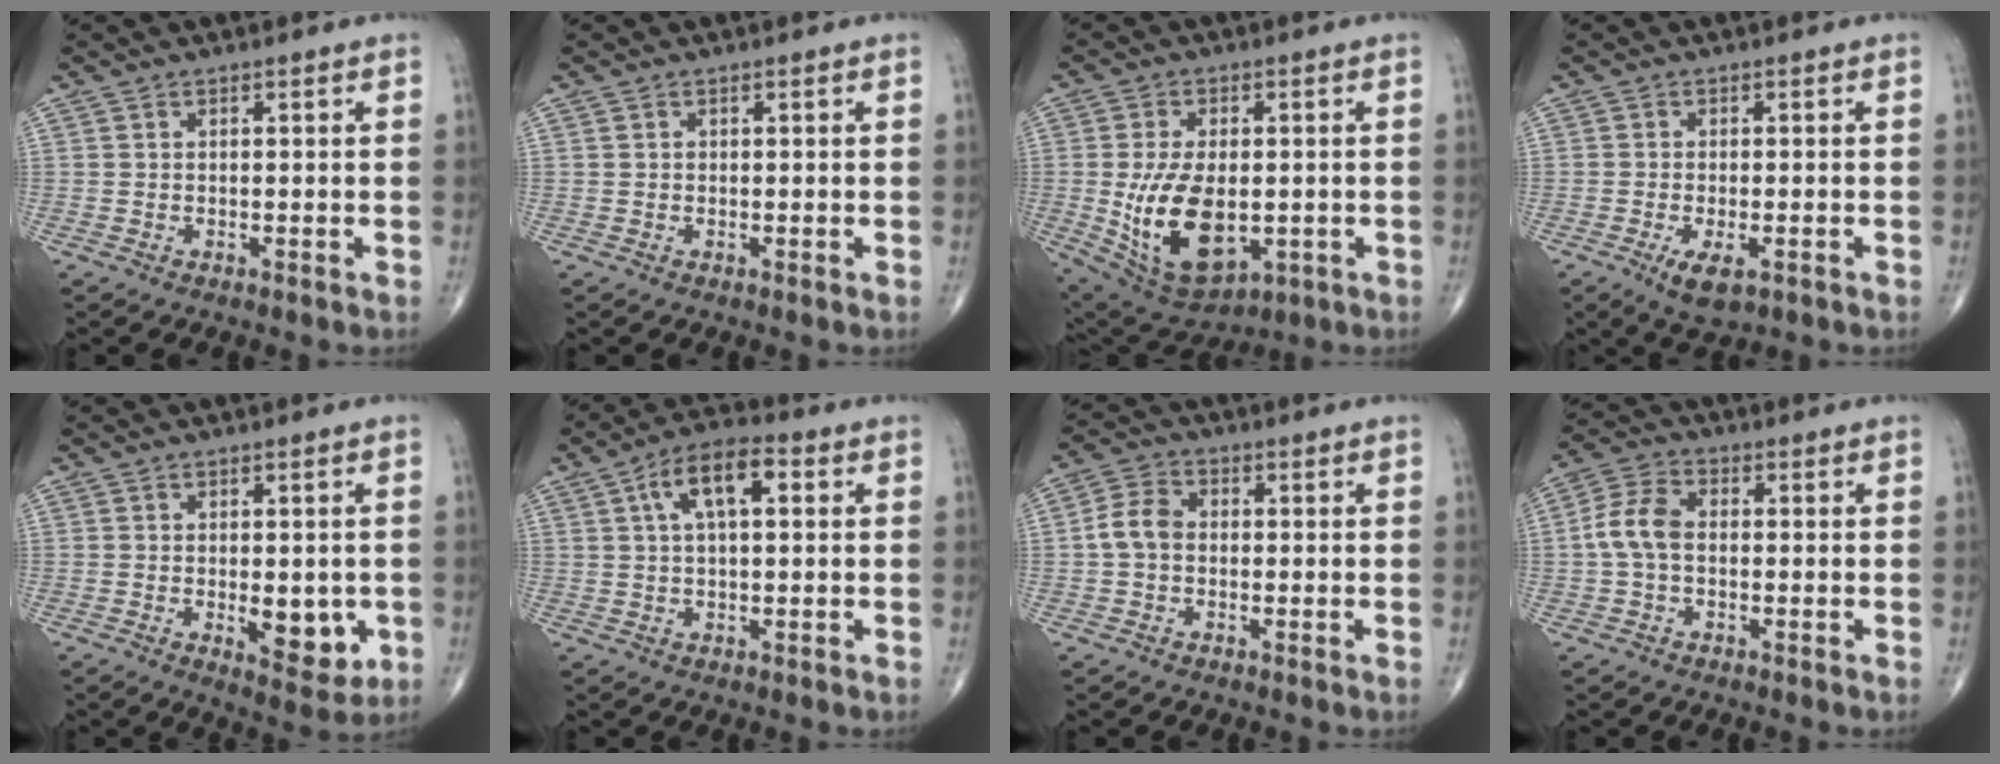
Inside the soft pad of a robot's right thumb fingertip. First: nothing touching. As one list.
[{"total": 0.0}, {"total": 16.1, "force": [-2.2, 9.0, 13.1], "torque": [-0.228, -0.008, -0.012]}, {"total": 4.9, "force": [-2.1, 2.0, 3.9], "torque": [-0.068, -0.007, -0.031]}, {"total": 7.9, "force": [-1.4, 3.9, 6.7], "torque": [-0.063, -0.012, -0.010]}, {"total": 9.4, "force": [2.7, 4.2, 8.0], "torque": [-0.136, 0.021, 0.039]}, {"total": 5.3, "force": [-0.4, 4.0, 3.4], "torque": [-0.061, 0.018, -0.016]}, {"total": 6.8, "force": [-0.3, 4.4, 5.1], "torque": [-0.106, 0.020, -0.015]}]